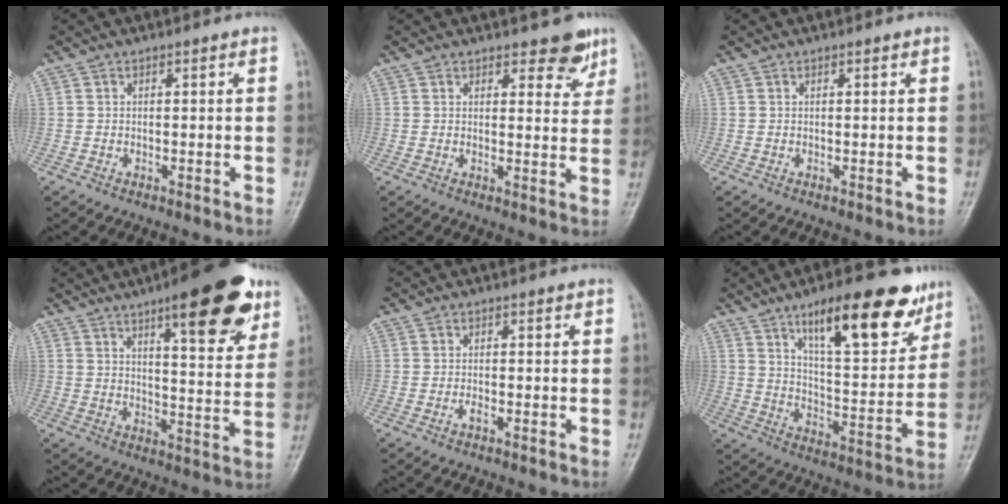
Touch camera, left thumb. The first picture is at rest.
{"total": 5.3, "force": [4.0, 2.4, 2.6], "torque": [-0.002, -0.025, 0.051]}
{"total": 0.5, "force": [0.4, 0.2, 0.2], "torque": [-0.006, -0.003, 0.006]}
{"total": 18.1, "force": [10.6, 5.2, 13.7], "torque": [-0.150, -0.046, 0.149]}
{"total": 0.7, "force": [-0.3, 0.3, 0.6], "torque": [-0.012, -0.001, -0.006]}
{"total": 19.8, "force": [12.1, 6.7, 14.2], "torque": [-0.167, -0.057, 0.192]}